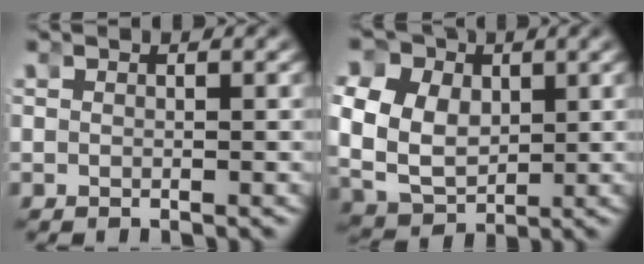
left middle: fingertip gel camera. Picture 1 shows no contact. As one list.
[{"total": 13.2, "force": [1.4, 11.6, 6.2], "torque": [-0.154, -0.028, 0.020]}]